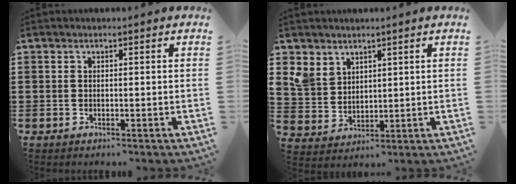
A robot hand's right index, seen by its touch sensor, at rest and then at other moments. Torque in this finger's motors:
{"motor_torque": [1.01, 0.79, 0.25, 0.03]}